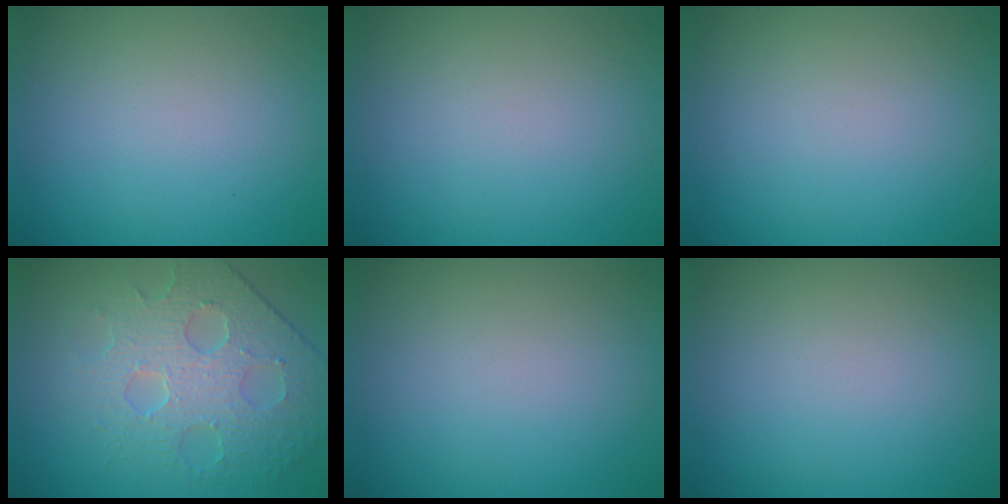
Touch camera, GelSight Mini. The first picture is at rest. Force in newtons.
{"total": 0.0}
{"total": 0.0}
{"total": 4.6, "press": 4.4, "slide": 1.1}
{"total": 0.0}
{"total": 0.0}